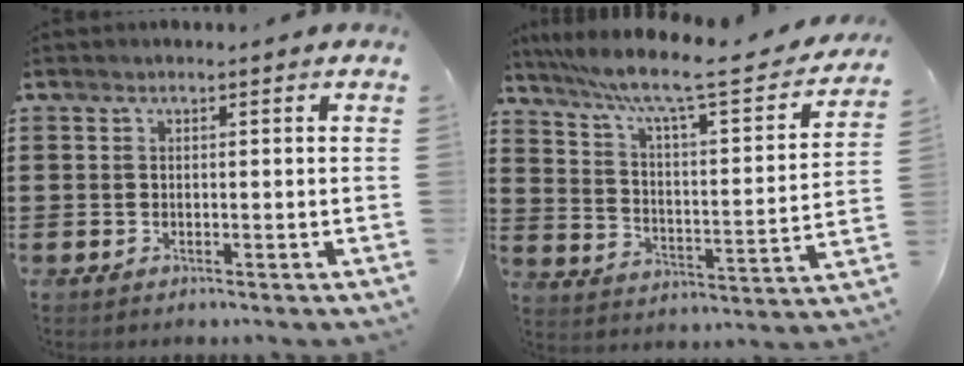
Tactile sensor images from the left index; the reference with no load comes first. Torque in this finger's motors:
{"motor_torque": [2.14, 0.00, 0.45, 0.16]}